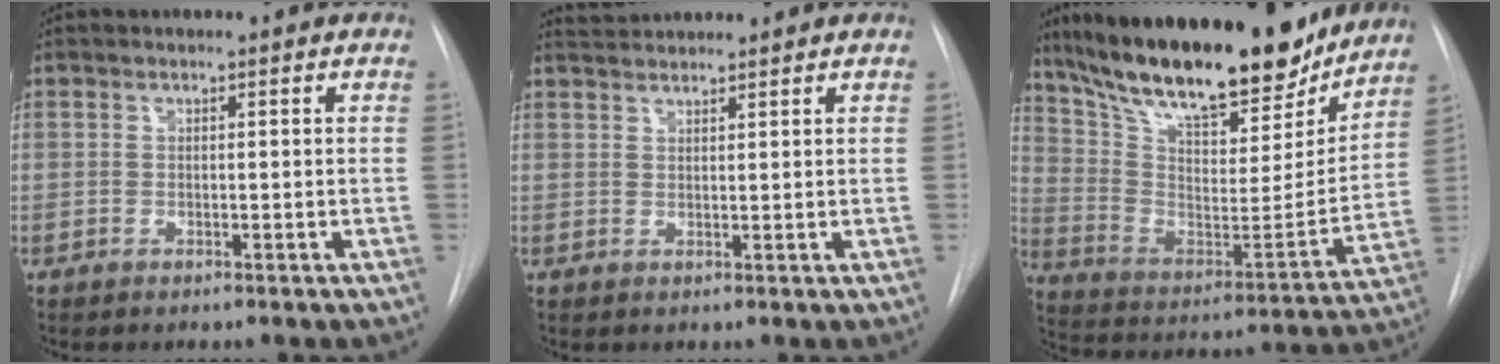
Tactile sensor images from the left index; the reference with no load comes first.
{"total": 3.4, "force": [3.4, 0.0, 0.5], "torque": [-0.012, 0.027, 0.065]}
{"total": 28.7, "force": [23.7, 7.5, 14.4], "torque": [-0.253, -0.010, 0.361]}